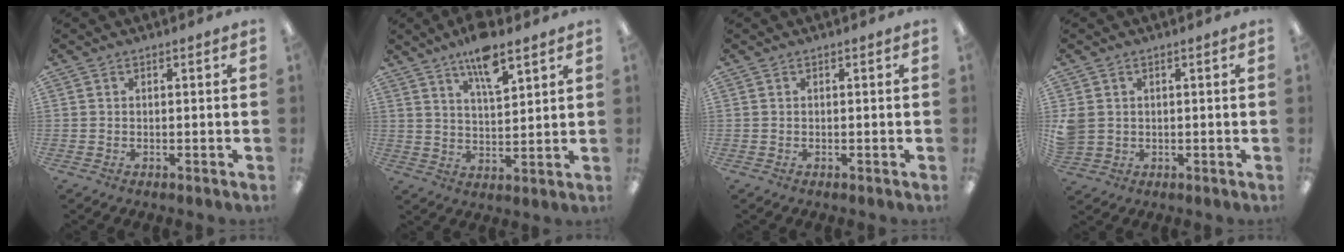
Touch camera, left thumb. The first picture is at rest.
{"total": 9.6, "force": [6.9, 3.0, 6.0], "torque": [-0.101, -0.034, 0.118]}
{"total": 0.0}
{"total": 3.6, "force": [0.7, 3.3, 1.3], "torque": [-0.027, 0.007, 0.017]}